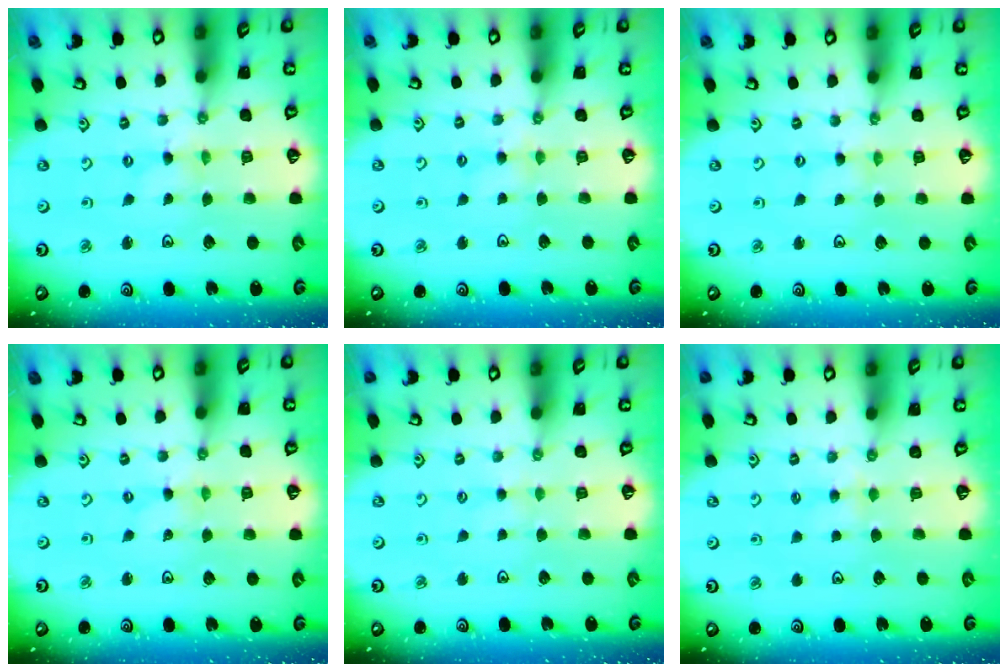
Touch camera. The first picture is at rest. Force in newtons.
{"total": 2.6, "press": 2.6, "slide": 0.5}
{"total": 0.5, "press": 0.5, "slide": 0.1}
{"total": 0.0}
{"total": 1.8, "press": 1.7, "slide": 0.3}
{"total": 2.7, "press": 2.6, "slide": 0.4}